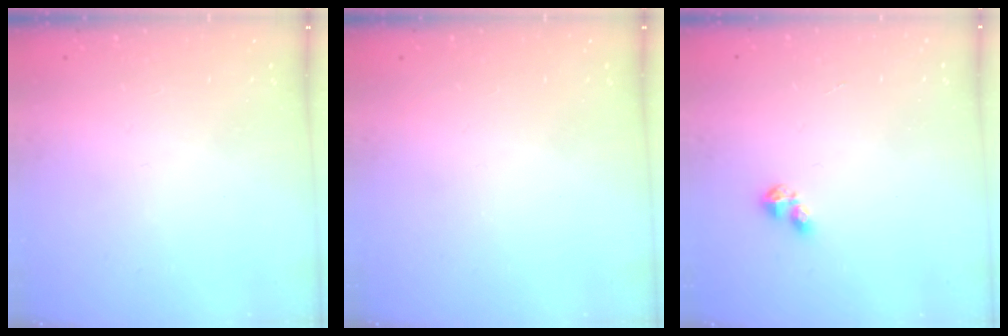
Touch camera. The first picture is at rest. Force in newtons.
{"total": 0.0}
{"total": 2.8, "press": 2.8, "slide": 0.6}